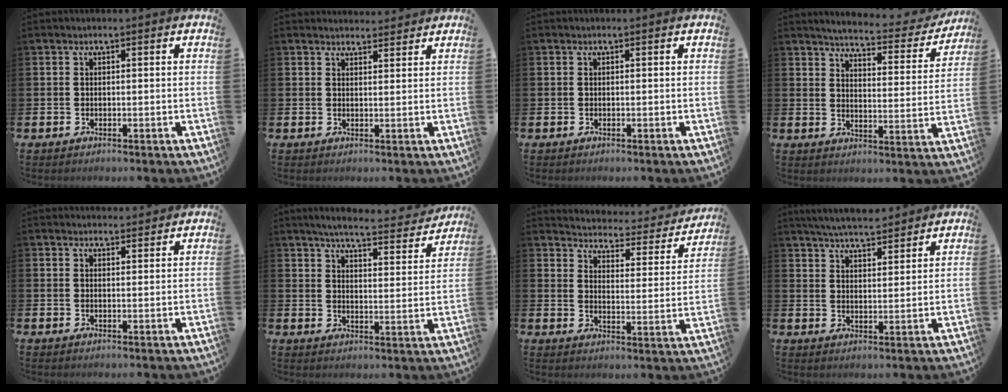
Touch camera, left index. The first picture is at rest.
{"total": 2.4, "force": [2.4, 0.5, -0.1], "torque": [0.009, -0.017, 0.041]}
{"total": 0.0}
{"total": 4.8, "force": [4.6, 0.6, 1.5], "torque": [-0.044, -0.035, 0.071]}
{"total": 2.1, "force": [2.1, 0.4, 0.0], "torque": [0.008, -0.013, 0.035]}
{"total": 5.8, "force": [5.4, 0.5, 1.9], "torque": [-0.050, -0.036, 0.090]}
{"total": 4.1, "force": [4.0, 1.0, 0.6], "torque": [-0.030, -0.042, 0.059]}
{"total": 5.6, "force": [5.4, 0.6, 0.9], "torque": [-0.029, -0.028, 0.097]}